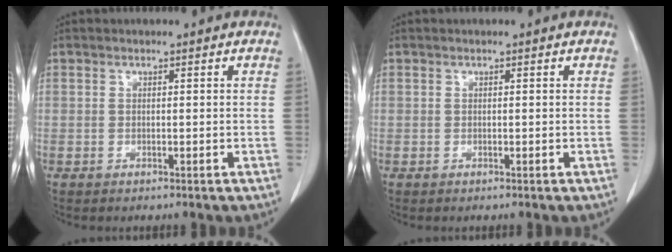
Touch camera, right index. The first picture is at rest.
{"total": 0.0}